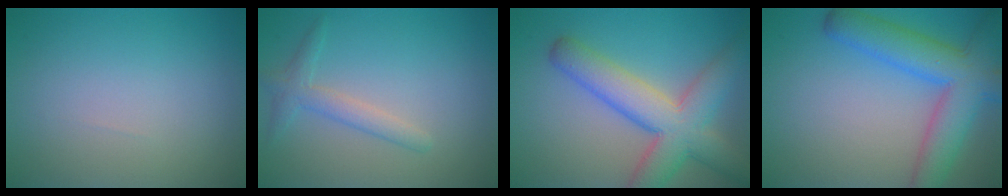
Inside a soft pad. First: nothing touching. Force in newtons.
{"total": 2.1, "press": 2.1, "slide": 0.1}
{"total": 7.8, "press": 7.8, "slide": 0.3}
{"total": 7.7, "press": 7.7, "slide": 0.3}